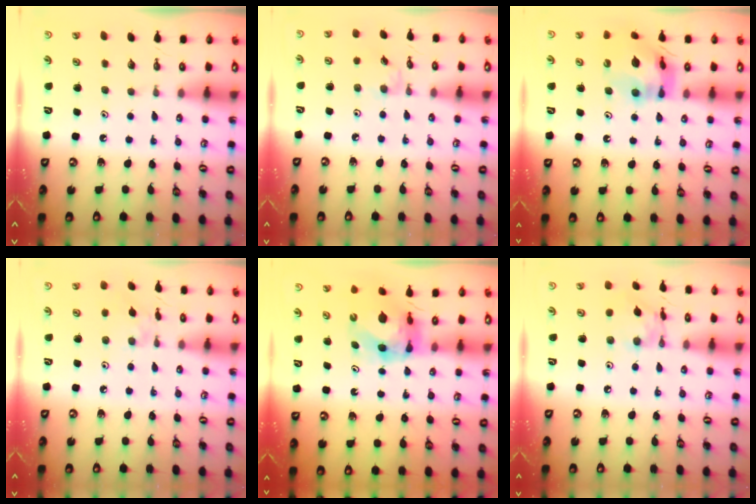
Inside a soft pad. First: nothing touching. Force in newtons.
{"total": 1.9, "press": 1.9, "slide": 0.4}
{"total": 12.3, "press": 12.2, "slide": 1.5}
{"total": 2.0, "press": 1.9, "slide": 0.5}
{"total": 6.4, "press": 6.4, "slide": 0.6}
{"total": 10.5, "press": 10.5, "slide": 0.9}